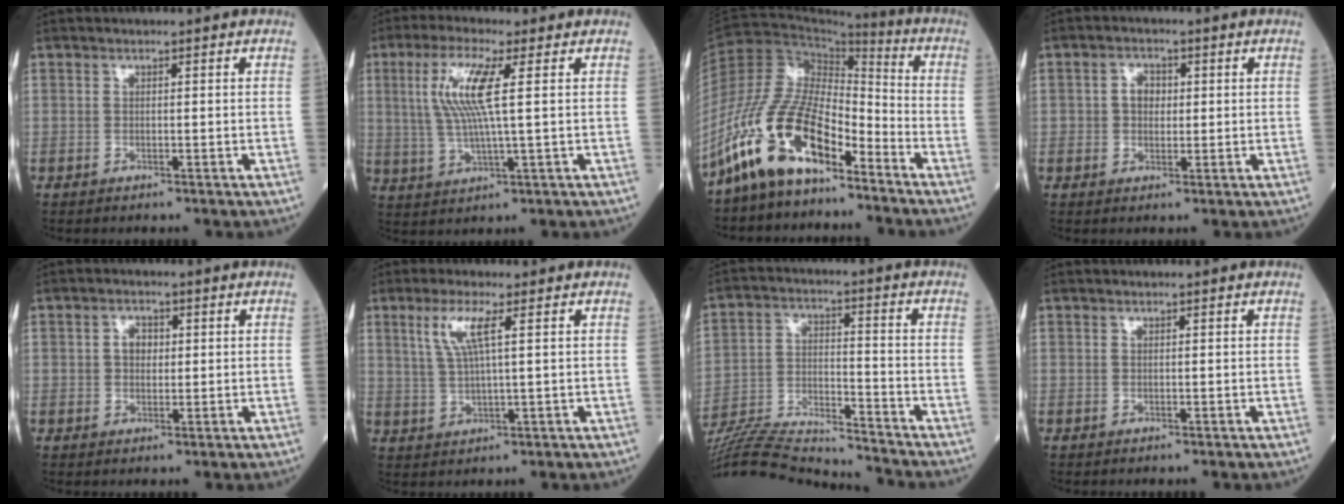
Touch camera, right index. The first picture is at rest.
{"total": 8.7, "force": [2.1, 0.4, 8.4], "torque": [-0.189, 0.006, 0.039]}
{"total": 14.7, "force": [-10.2, 5.3, 9.2], "torque": [-0.197, 0.021, -0.194]}
{"total": 3.1, "force": [0.4, 2.3, 2.1], "torque": [-0.035, 0.011, 0.006]}
{"total": 2.8, "force": [0.5, 2.0, 1.9], "torque": [-0.031, 0.007, 0.007]}
{"total": 5.4, "force": [2.2, 0.3, 4.9], "torque": [-0.106, 0.004, 0.046]}
{"total": 20.6, "force": [-19.8, 0.7, 5.7], "torque": [-0.132, -0.008, -0.323]}
{"total": 0.0}